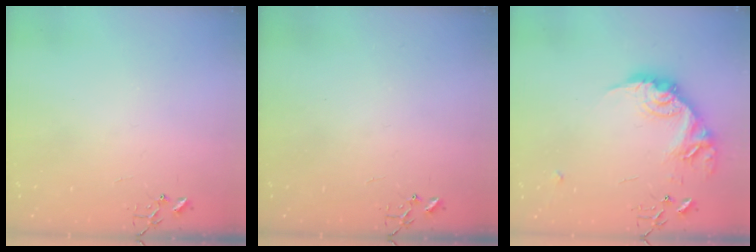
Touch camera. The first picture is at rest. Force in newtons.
{"total": 0.0}
{"total": 17.6, "press": 17.6, "slide": 0.8}